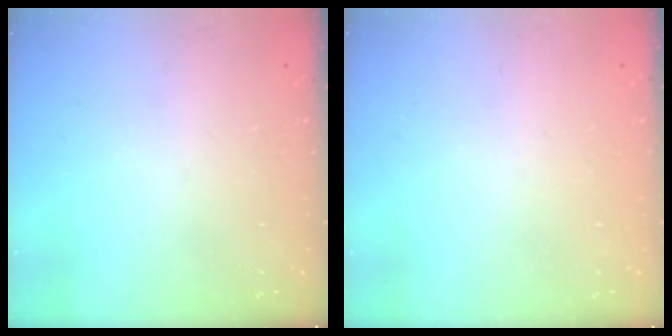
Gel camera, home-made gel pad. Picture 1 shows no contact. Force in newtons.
{"total": 1.8, "press": 1.8, "slide": 0.1}